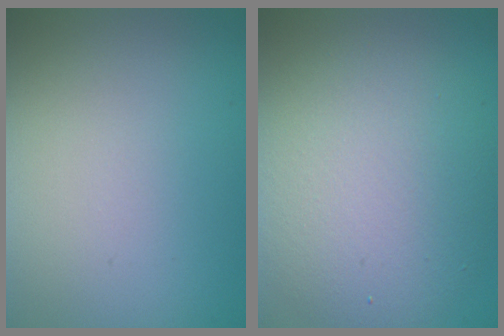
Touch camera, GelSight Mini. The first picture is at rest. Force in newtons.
{"total": 7.0, "press": 7.0, "slide": 0.4}